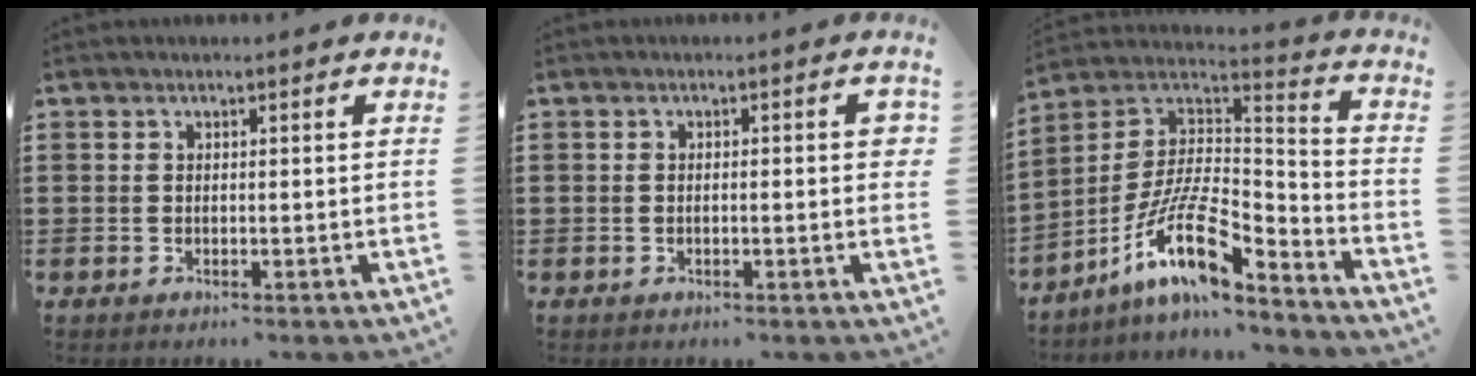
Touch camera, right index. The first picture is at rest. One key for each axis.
{"total": 1.9, "fx": -0.3, "fy": 0.2, "fz": 1.8, "tx": -0.030, "ty": -0.001, "tz": -0.005}
{"total": 13.2, "fx": -8.0, "fy": 3.7, "fz": 9.8, "tx": -0.200, "ty": 0.004, "tz": -0.155}